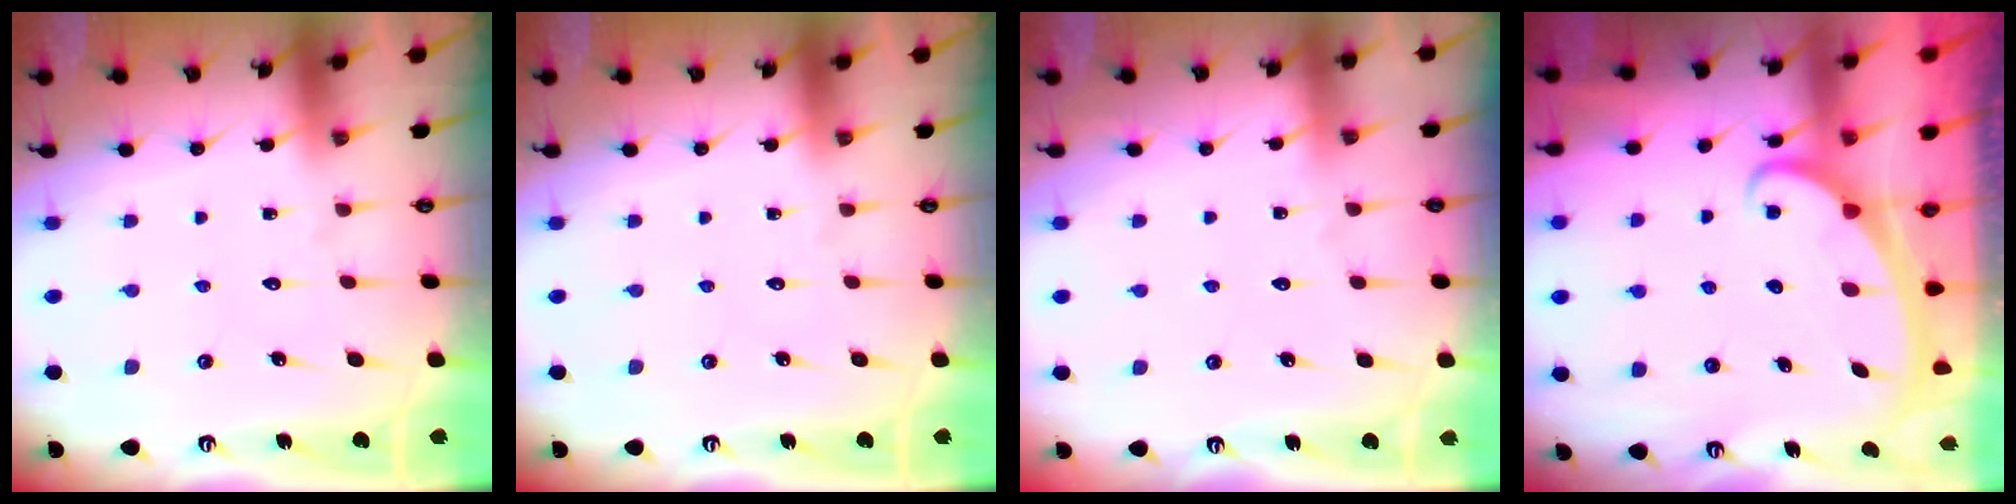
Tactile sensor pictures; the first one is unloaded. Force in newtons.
{"total": 0.0}
{"total": 1.8, "press": 1.8, "slide": 0.3}
{"total": 2.4, "press": 2.4, "slide": 0.3}